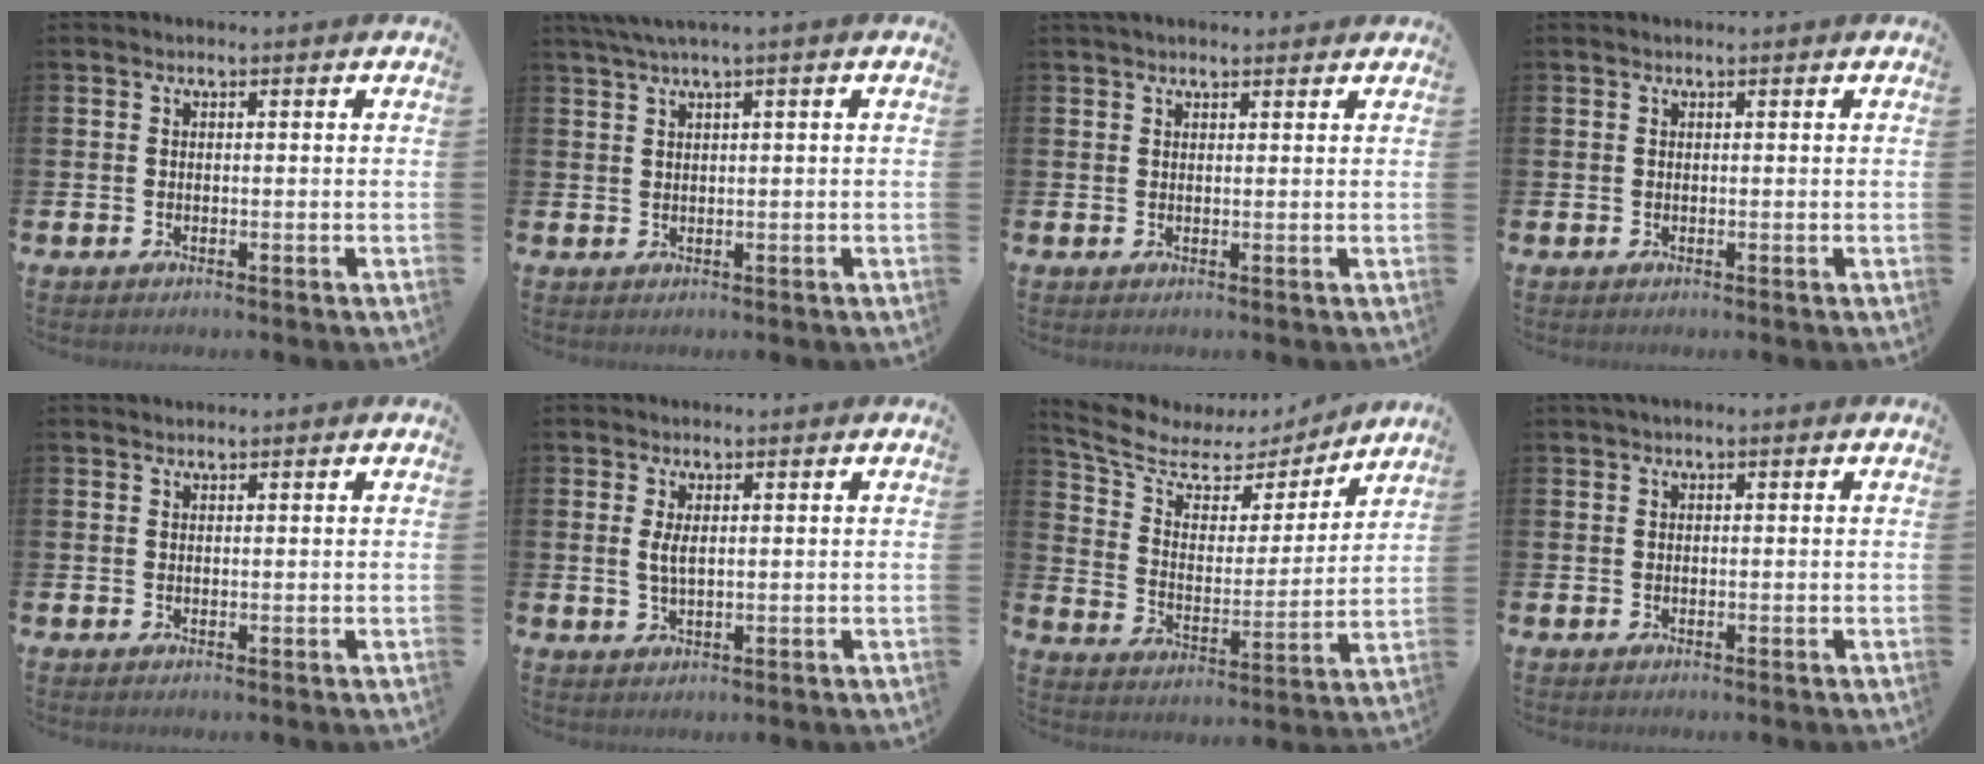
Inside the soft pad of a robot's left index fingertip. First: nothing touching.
{"total": 2.5, "force": [1.6, -0.3, 1.8], "torque": [-0.040, 0.002, 0.029]}
{"total": 1.7, "force": [1.5, 0.6, 0.4], "torque": [0.004, -0.001, 0.024]}
{"total": 0.0}
{"total": 0.8, "force": [0.8, 0.2, -0.1], "torque": [0.016, -0.005, 0.011]}
{"total": 2.2, "force": [0.9, 0.8, 1.9], "torque": [-0.032, 0.001, 0.012]}
{"total": 7.7, "force": [6.2, 3.9, 2.5], "torque": [-0.086, -0.041, 0.105]}
{"total": 0.5, "force": [0.2, 0.3, 0.4], "torque": [-0.004, 0.004, 0.002]}